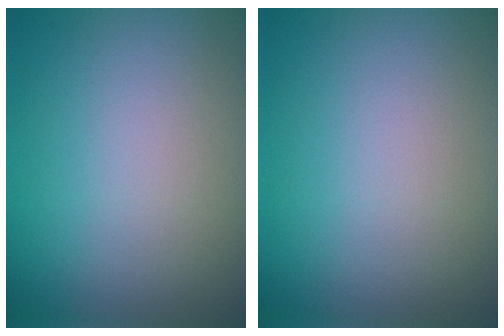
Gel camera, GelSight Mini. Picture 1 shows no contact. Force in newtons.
{"total": 0.0}